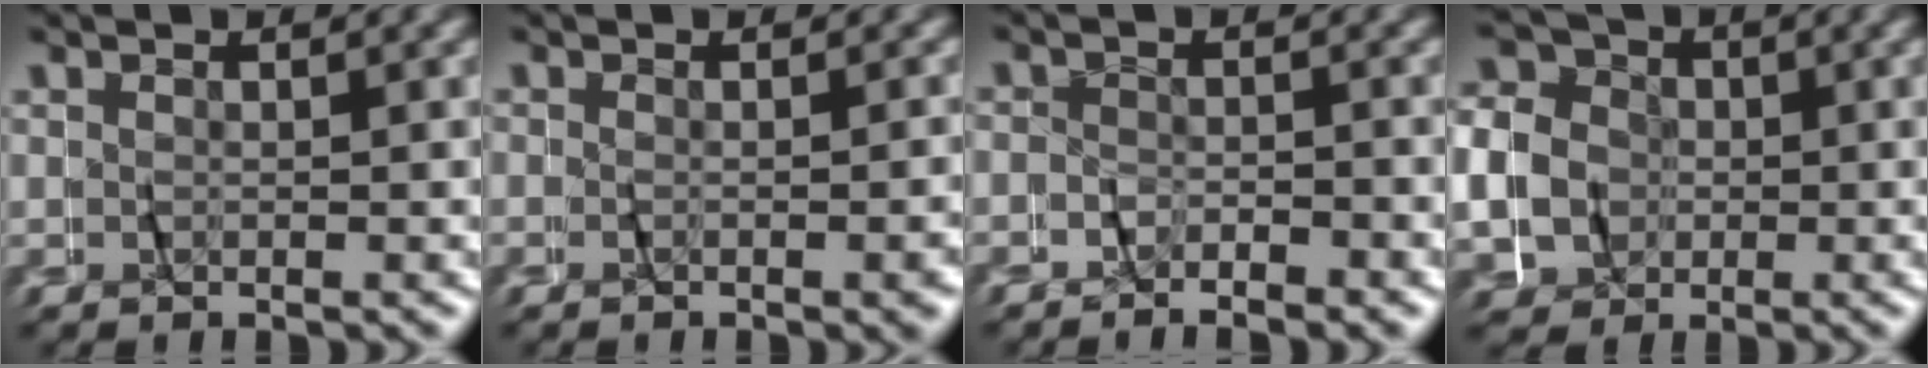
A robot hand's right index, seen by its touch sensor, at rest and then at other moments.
{"total": 1.4, "force": [-1.0, -0.6, 0.8], "torque": [-0.010, -0.002, -0.015]}
{"total": 2.1, "force": [-1.4, 1.4, 0.6], "torque": [-0.015, 0.005, -0.037]}
{"total": 9.4, "force": [0.6, 8.5, 4.1], "torque": [-0.093, -0.009, 0.003]}